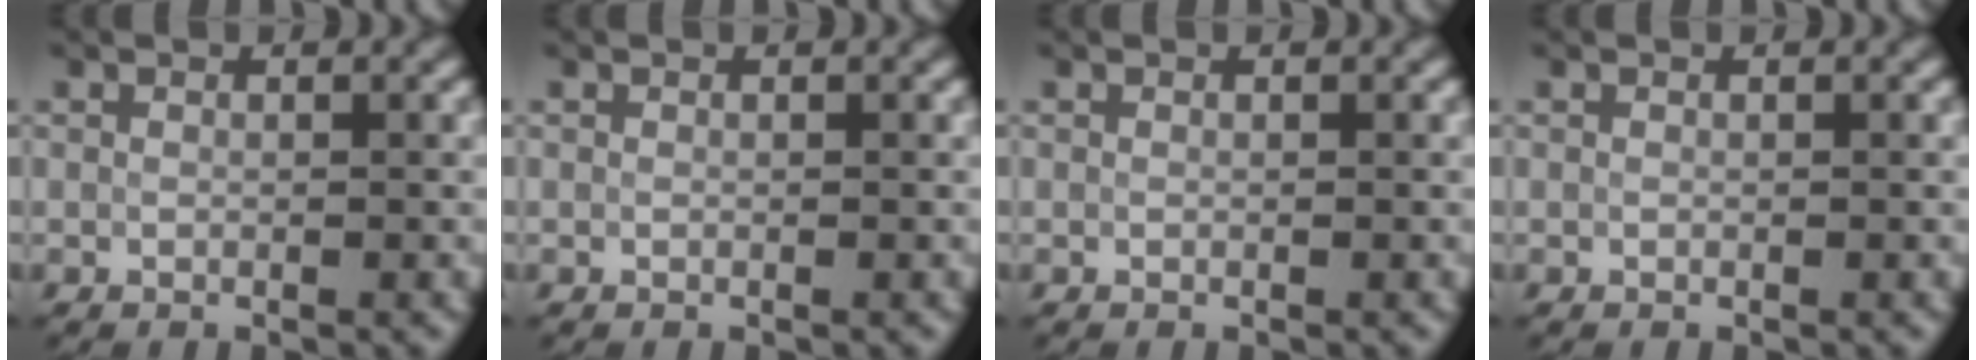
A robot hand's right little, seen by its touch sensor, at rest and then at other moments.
{"total": 0.0}
{"total": 0.0}
{"total": 0.0}